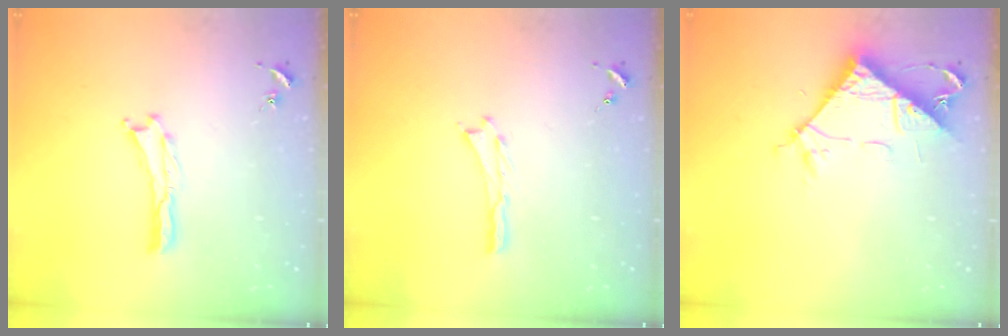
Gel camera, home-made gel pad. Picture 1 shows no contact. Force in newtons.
{"total": 0.0}
{"total": 8.1, "press": 8.1, "slide": 0.9}